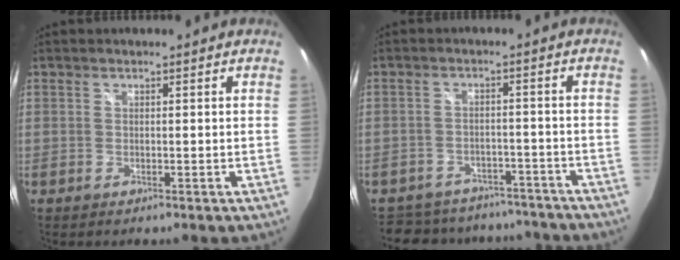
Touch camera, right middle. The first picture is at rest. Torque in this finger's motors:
{"motor_torque": [1.01, -1.13, 0.07, 0.04]}